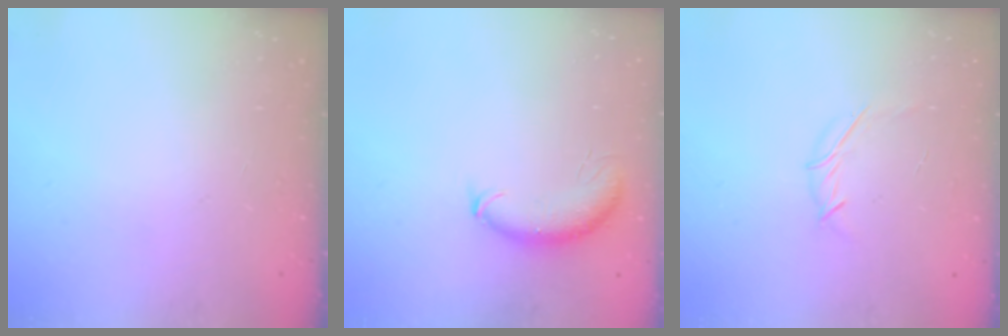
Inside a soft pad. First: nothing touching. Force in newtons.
{"total": 8.7, "press": 8.6, "slide": 1.2}
{"total": 3.9, "press": 3.8, "slide": 0.8}